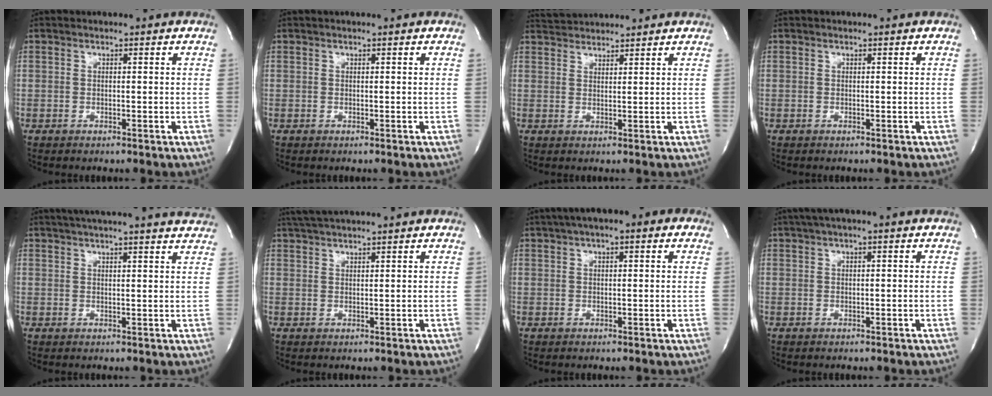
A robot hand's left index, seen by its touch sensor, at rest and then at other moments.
{"total": 0.0}
{"total": 4.1, "force": [4.1, 0.2, 0.3], "torque": [-0.014, 0.027, 0.074]}
{"total": 0.0}
{"total": 18.1, "force": [16.4, 0.6, 7.6], "torque": [-0.124, 0.010, 0.203]}
{"total": 6.4, "force": [5.7, -0.4, 2.8], "torque": [-0.052, 0.030, 0.093]}
{"total": 7.4, "force": [4.4, 2.2, 5.6], "torque": [-0.088, 0.035, 0.062]}
{"total": 3.2, "force": [1.8, 0.1, 2.6], "torque": [-0.052, 0.022, 0.031]}